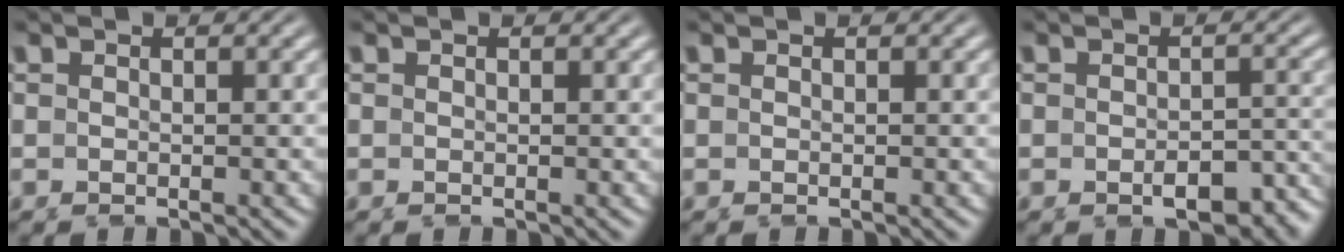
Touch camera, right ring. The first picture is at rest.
{"total": 0.0}
{"total": 0.0}
{"total": 4.0, "force": [-3.0, 1.5, 2.3], "torque": [-0.020, -0.006, -0.044]}